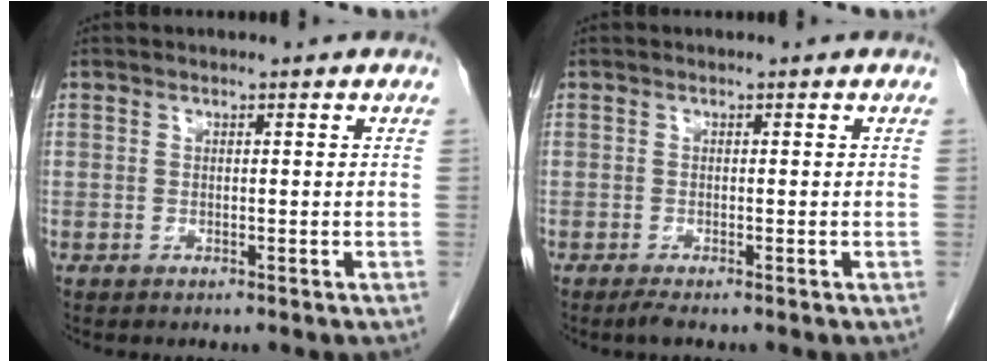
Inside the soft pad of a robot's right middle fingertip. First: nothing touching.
{"total": 1.1, "force": [-0.8, -0.1, 0.7], "torque": [-0.019, -0.005, -0.017]}